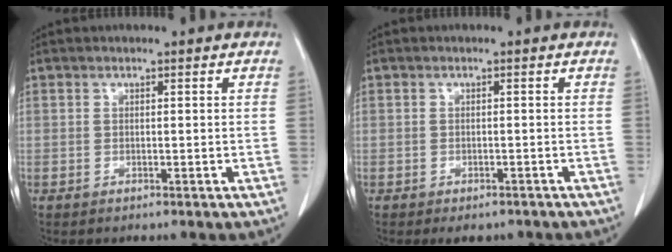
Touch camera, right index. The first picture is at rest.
{"total": 3.3, "force": [-2.6, 1.7, 0.9], "torque": [-0.002, 0.002, -0.032]}